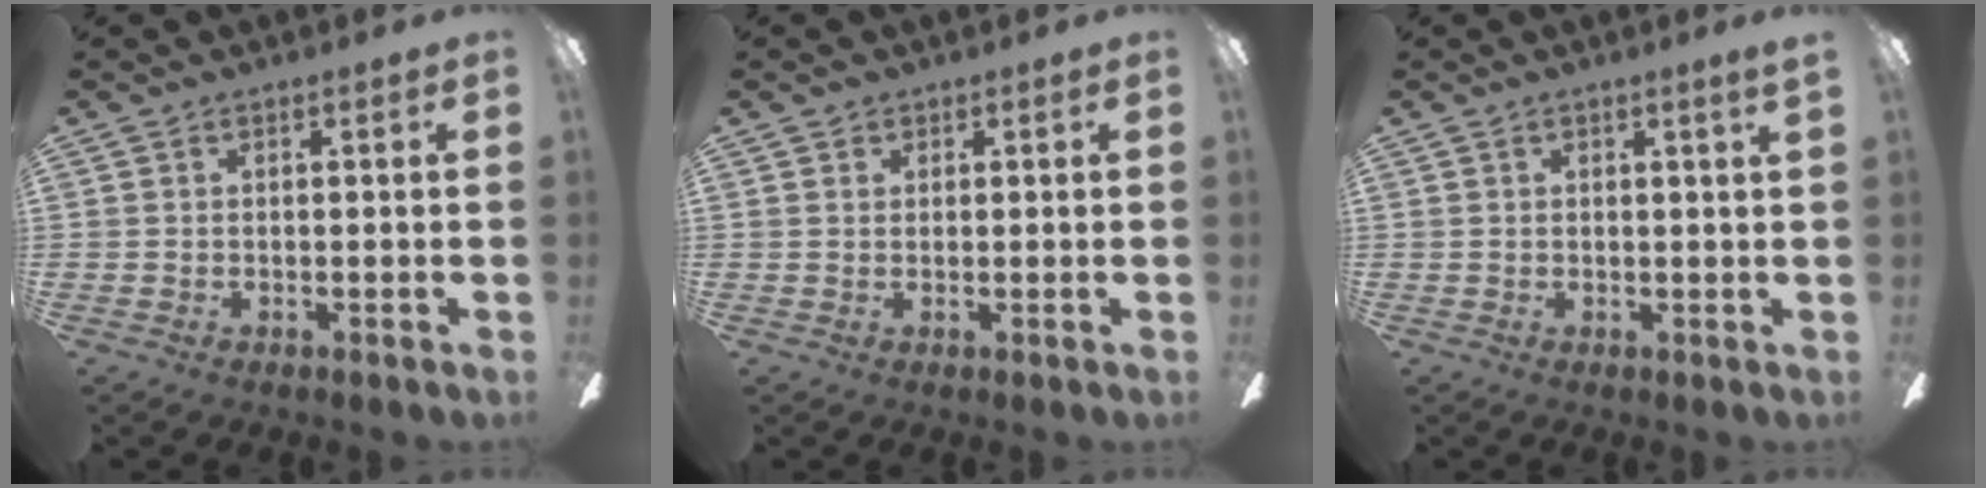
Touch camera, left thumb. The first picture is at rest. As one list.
[{"total": 1.0, "force": [0.7, 0.7, 0.2], "torque": [-0.004, 0.002, 0.014]}, {"total": 1.6, "force": [0.9, -0.2, 1.2], "torque": [-0.016, -0.006, 0.014]}]